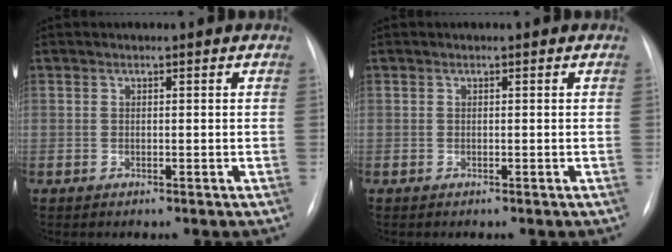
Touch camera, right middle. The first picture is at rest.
{"total": 0.0}